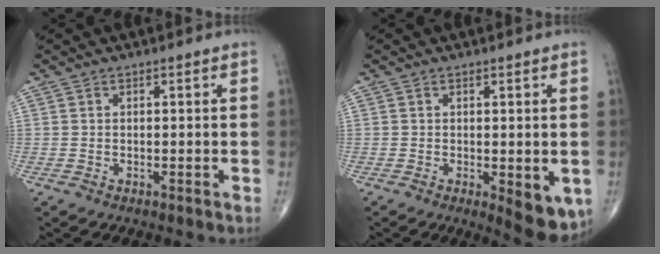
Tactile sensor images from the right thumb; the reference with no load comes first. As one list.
[{"total": 7.0, "force": [-1.7, 2.6, 6.3], "torque": [-0.070, -0.017, -0.017]}]